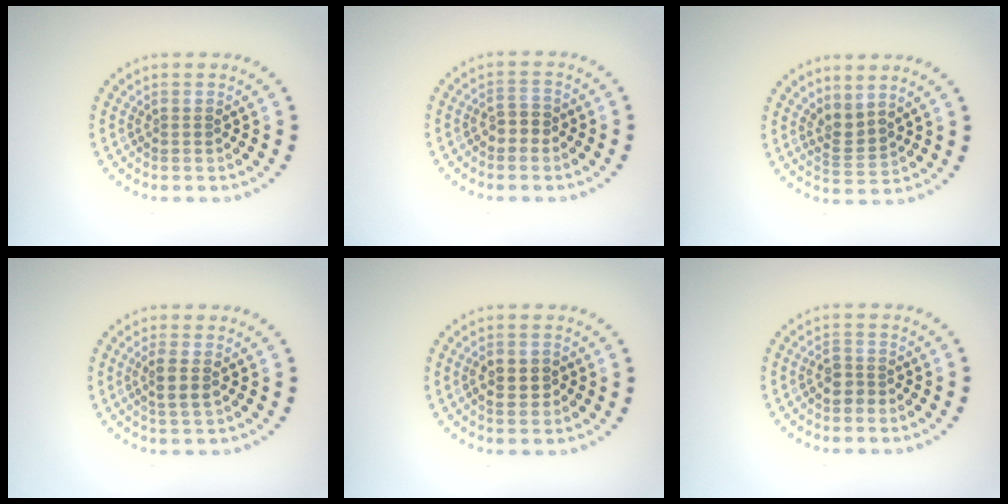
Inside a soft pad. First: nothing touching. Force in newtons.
{"total": 1.7, "press": 1.6, "slide": 0.5}
{"total": 2.3, "press": 1.5, "slide": 1.7}
{"total": 2.0, "press": 1.8, "slide": 0.9}
{"total": 2.5, "press": 2.5, "slide": 0.2}
{"total": 1.8, "press": 1.6, "slide": 0.8}